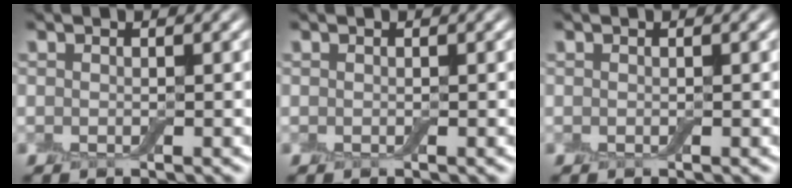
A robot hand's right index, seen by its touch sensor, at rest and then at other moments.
{"total": 0.0}
{"total": 0.0}